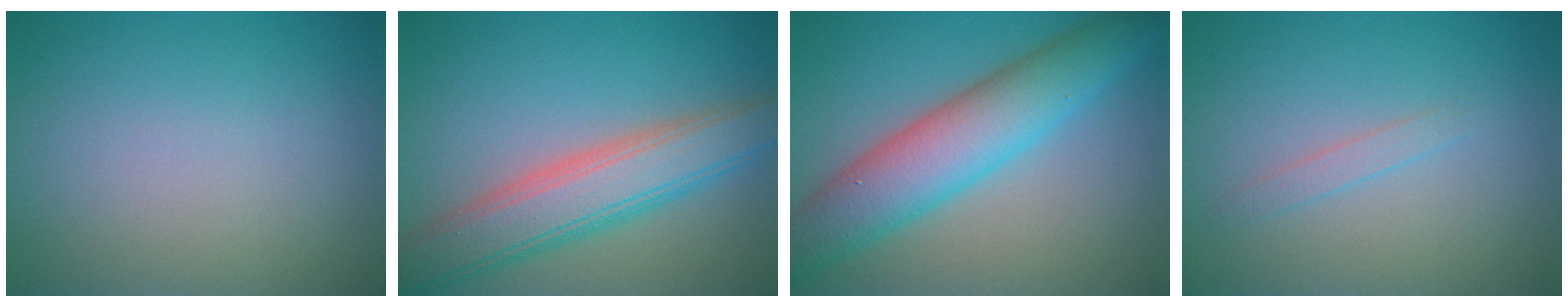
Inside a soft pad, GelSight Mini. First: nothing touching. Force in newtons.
{"total": 6.6, "press": 6.6, "slide": 0.2}
{"total": 7.1, "press": 7.1, "slide": 0.4}
{"total": 1.0, "press": 1.0, "slide": 0.0}